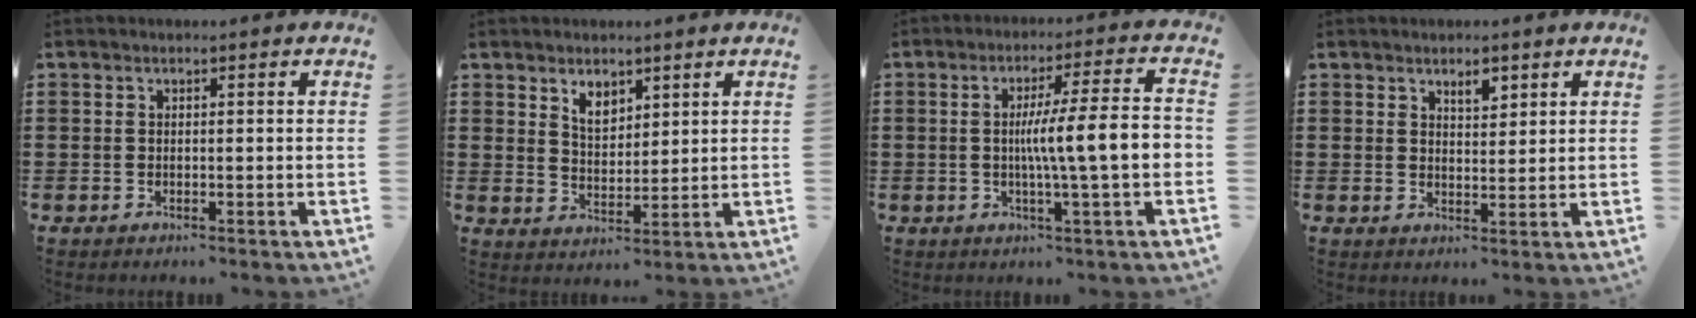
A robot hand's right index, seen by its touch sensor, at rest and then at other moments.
{"total": 3.8, "force": [2.5, 2.2, 1.7], "torque": [-0.034, 0.004, 0.045]}
{"total": 9.6, "force": [-0.5, 0.6, 9.6], "torque": [-0.159, -0.004, -0.015]}
{"total": 2.8, "force": [2.1, 1.2, 1.5], "torque": [-0.017, -0.002, 0.034]}